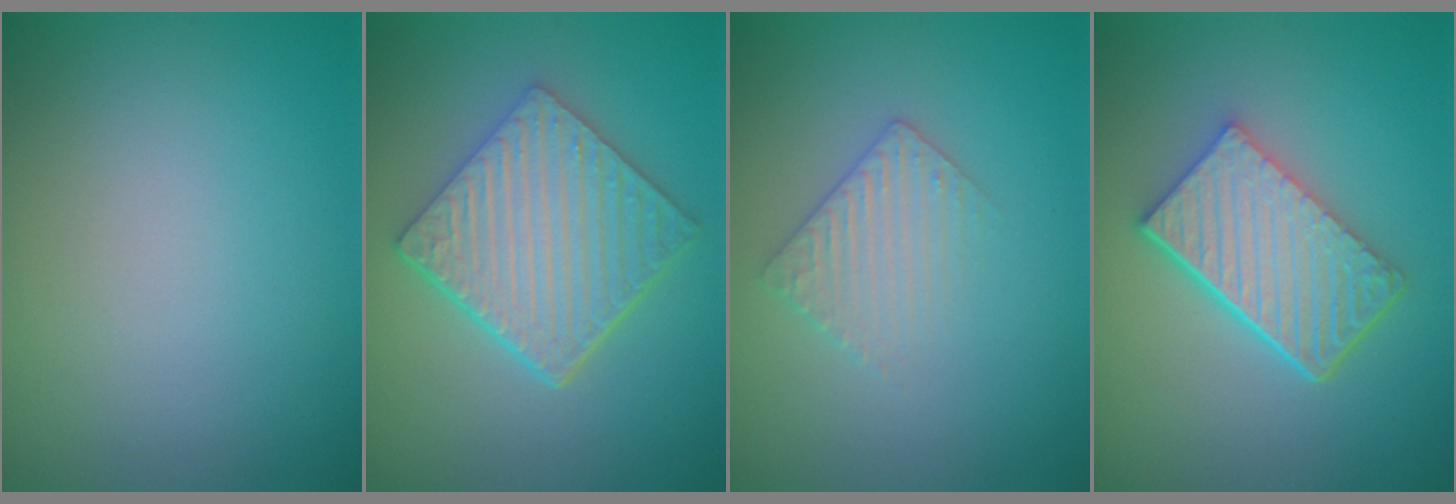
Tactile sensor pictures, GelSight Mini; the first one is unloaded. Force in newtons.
{"total": 6.1, "press": 4.6, "slide": 4.0}
{"total": 2.2, "press": 2.2, "slide": 0.5}
{"total": 6.0, "press": 4.3, "slide": 4.1}